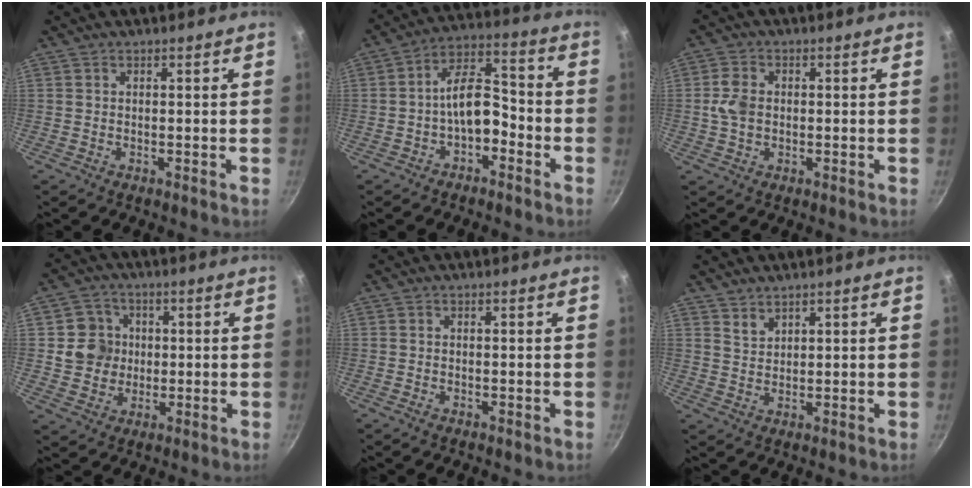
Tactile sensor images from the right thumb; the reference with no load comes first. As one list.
[{"total": 9.4, "force": [-3.3, 5.3, 7.1], "torque": [-0.091, 0.060, -0.060]}, {"total": 4.7, "force": [0.0, 3.5, 3.2], "torque": [-0.058, 0.005, -0.004]}, {"total": 7.5, "force": [0.6, 7.2, 2.0], "torque": [0.006, 0.007, 0.006]}, {"total": 0.7, "force": [-0.5, 0.4, 0.3], "torque": [-0.009, 0.001, -0.011]}, {"total": 2.3, "force": [1.9, 1.0, 0.6], "torque": [-0.005, -0.007, 0.040]}]